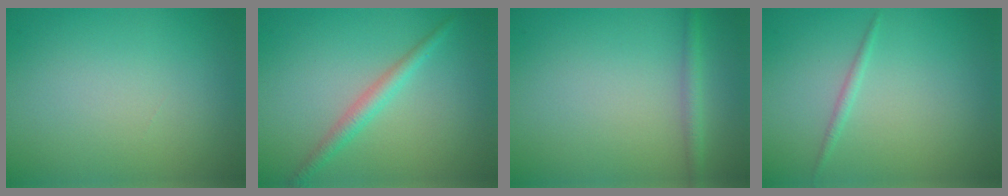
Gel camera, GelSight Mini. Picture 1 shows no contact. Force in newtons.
{"total": 2.1, "press": 2.1, "slide": 0.0}
{"total": 1.5, "press": 1.5, "slide": 0.0}
{"total": 0.8, "press": 0.8, "slide": 0.0}